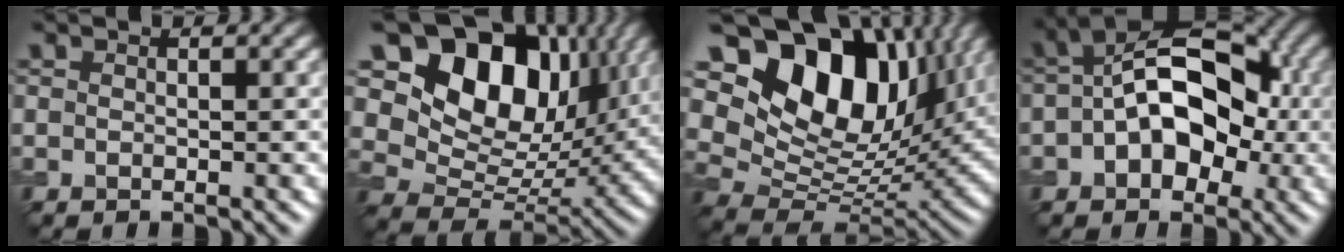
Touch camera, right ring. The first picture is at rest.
{"total": 15.2, "force": [6.9, 9.9, 9.1], "torque": [-0.151, 0.029, 0.120]}
{"total": 16.8, "force": [8.1, 10.3, 10.6], "torque": [-0.192, 0.040, 0.143]}
{"total": 10.0, "force": [0.0, 6.2, 7.8], "torque": [-0.100, 0.025, -0.012]}